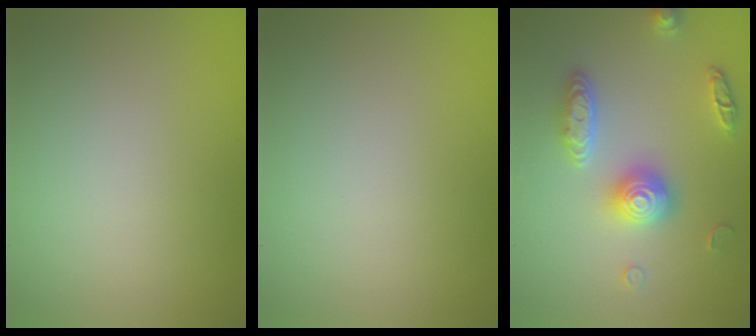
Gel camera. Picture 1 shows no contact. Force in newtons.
{"total": 0.0}
{"total": 3.9, "press": 3.5, "slide": 1.8}